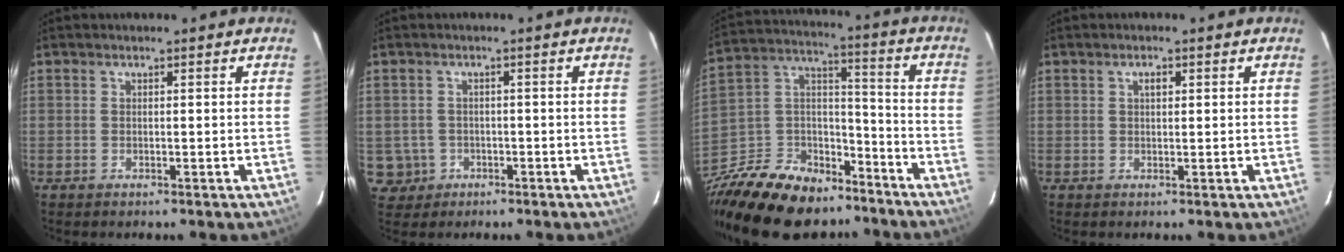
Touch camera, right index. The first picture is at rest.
{"total": 4.5, "force": [-1.2, 4.3, 0.4], "torque": [-0.016, 0.012, -0.011]}
{"total": 23.2, "force": [-17.0, 12.4, 9.8], "torque": [-0.232, 0.052, -0.267]}
{"total": 1.5, "force": [0.6, 0.8, 1.1], "torque": [-0.018, 0.006, 0.009]}